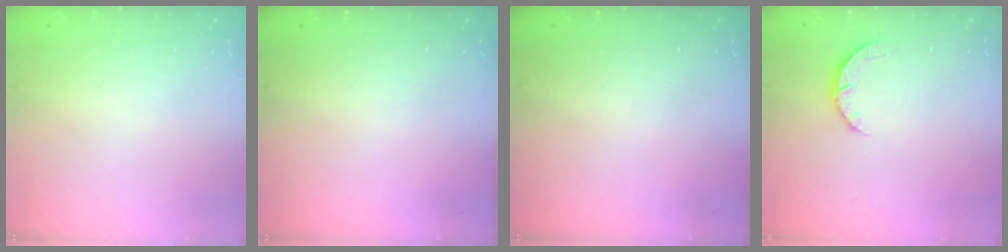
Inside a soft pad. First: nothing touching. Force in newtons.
{"total": 0.0}
{"total": 0.0}
{"total": 2.7, "press": 2.7, "slide": 0.4}